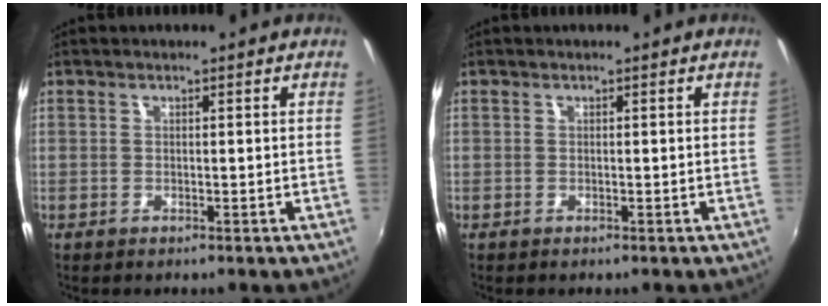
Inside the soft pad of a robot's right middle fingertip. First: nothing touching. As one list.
[{"total": 0.0}]